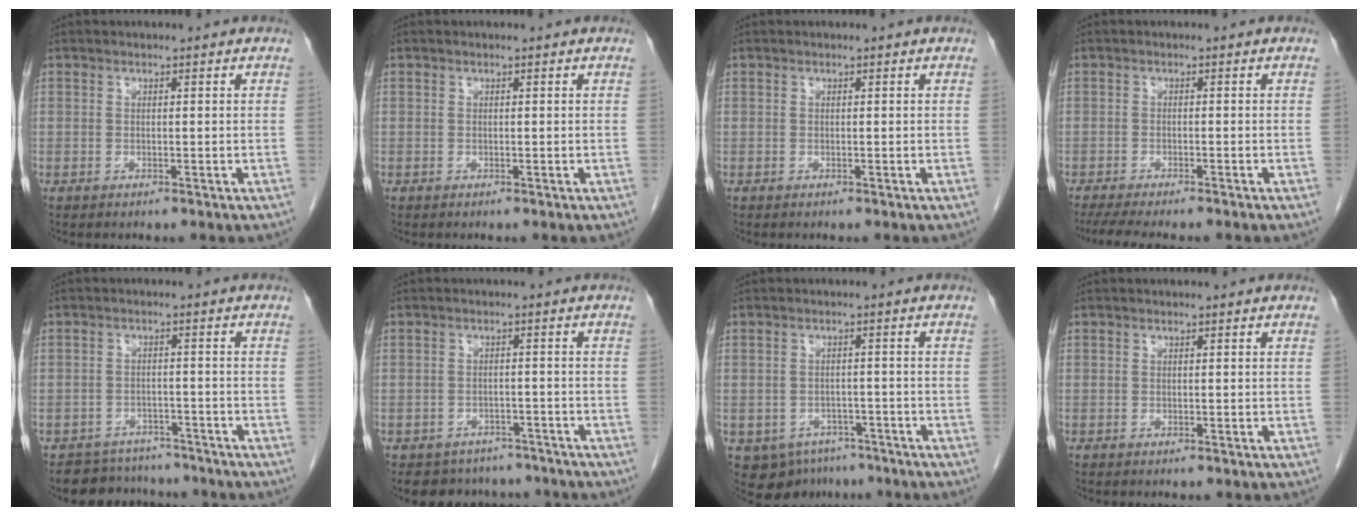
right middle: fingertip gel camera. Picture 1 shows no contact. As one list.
[{"total": 0.0}, {"total": 0.0}, {"total": 8.2, "force": [-6.8, 0.8, 4.4], "torque": [-0.056, -0.012, -0.102]}, {"total": 6.3, "force": [-5.7, 2.6, -0.4], "torque": [0.018, 0.014, -0.081]}, {"total": 7.4, "force": [-6.4, 3.6, 0.4], "torque": [0.004, 0.014, -0.078]}, {"total": 7.7, "force": [-5.0, 5.5, 2.0], "torque": [-0.031, 0.004, -0.063]}, {"total": 0.0}]